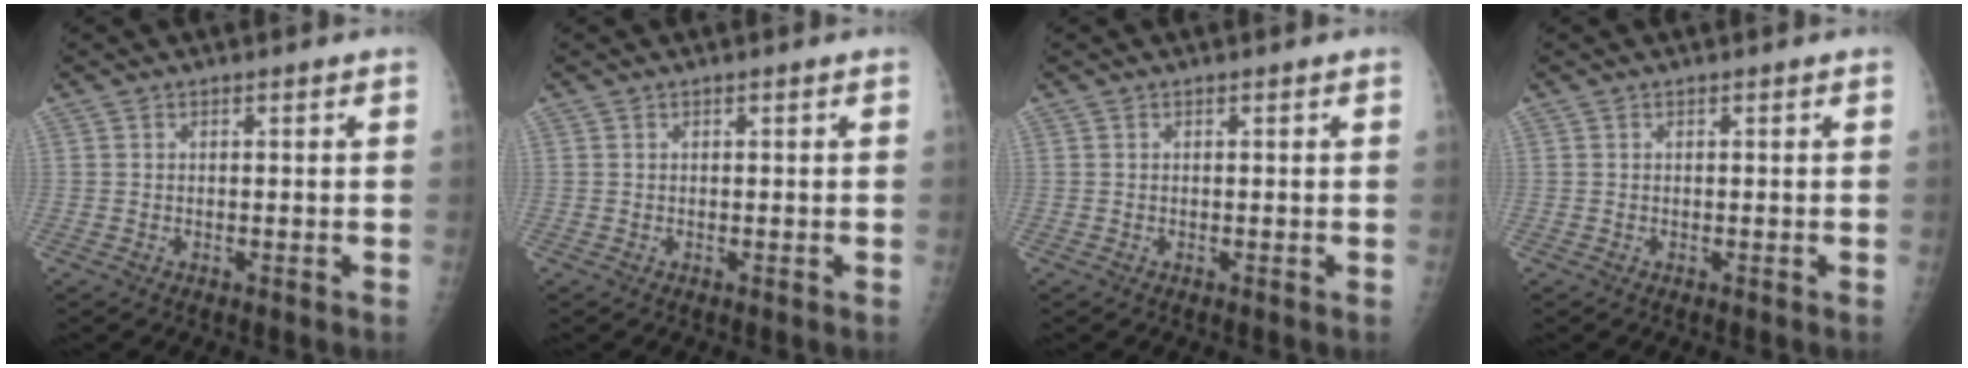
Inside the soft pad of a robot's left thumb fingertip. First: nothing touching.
{"total": 0.0}
{"total": 0.0}
{"total": 0.0}